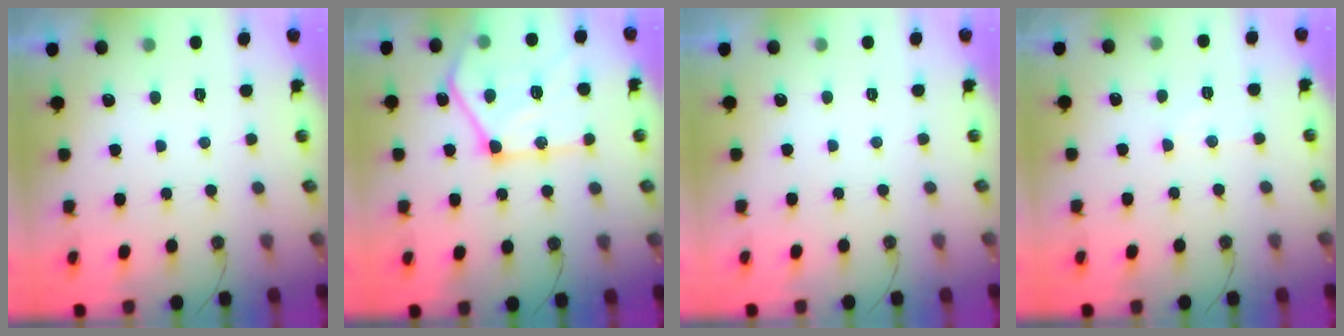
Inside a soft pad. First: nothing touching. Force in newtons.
{"total": 21.9, "press": 21.8, "slide": 2.0}
{"total": 0.0}
{"total": 5.4, "press": 5.4, "slide": 0.8}